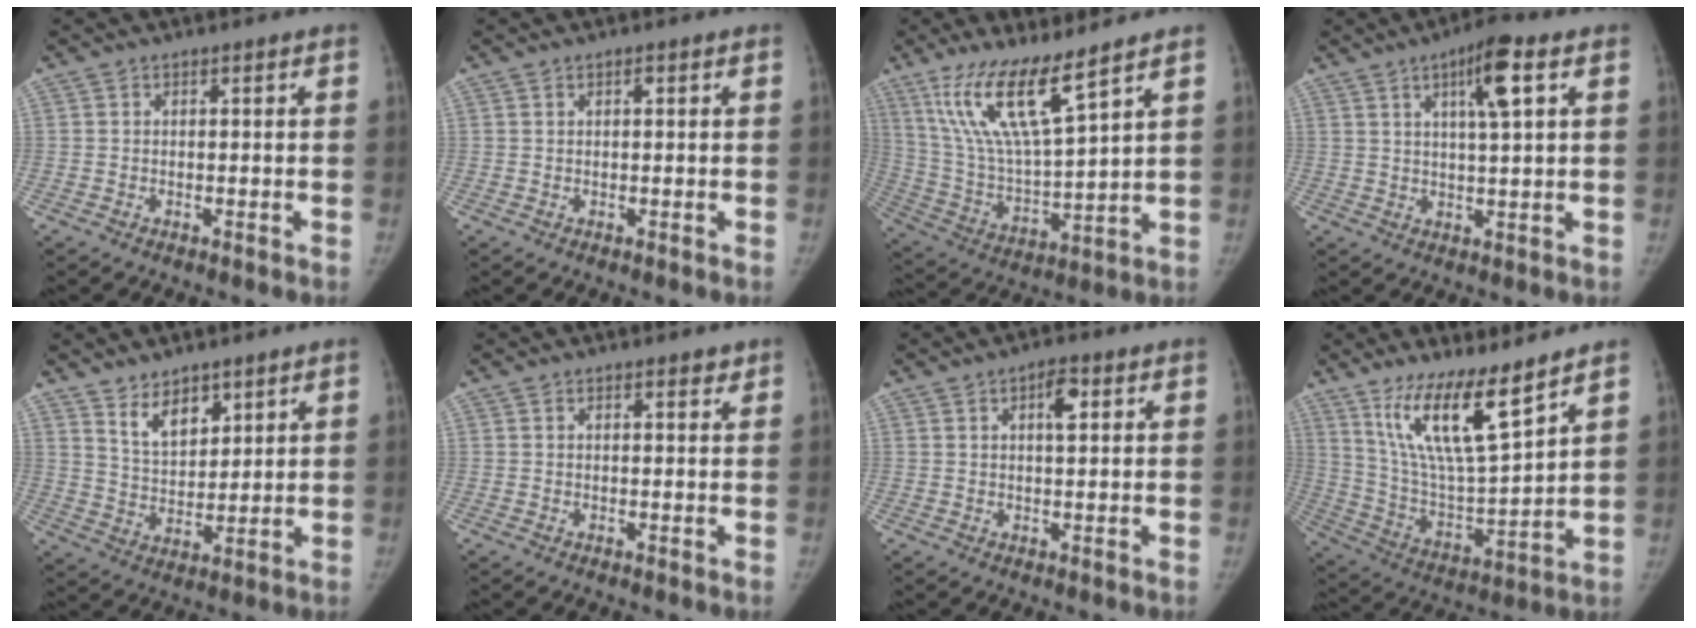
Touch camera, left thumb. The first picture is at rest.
{"total": 0.8, "force": [0.3, 0.3, 0.6], "torque": [-0.008, 0.001, 0.005]}
{"total": 15.5, "force": [10.0, 2.6, 11.5], "torque": [-0.220, -0.057, 0.208]}
{"total": 8.6, "force": [3.6, 1.6, 7.6], "torque": [-0.122, -0.008, 0.057]}
{"total": 7.5, "force": [4.9, 3.9, 4.0], "torque": [-0.043, -0.043, 0.097]}
{"total": 1.3, "force": [1.0, 0.5, 0.7], "torque": [-0.004, -0.005, 0.013]}
{"total": 4.1, "force": [1.5, 1.7, 3.4], "torque": [-0.046, 0.001, 0.021]}
{"total": 16.0, "force": [10.8, 3.2, 11.4], "torque": [-0.191, -0.070, 0.215]}